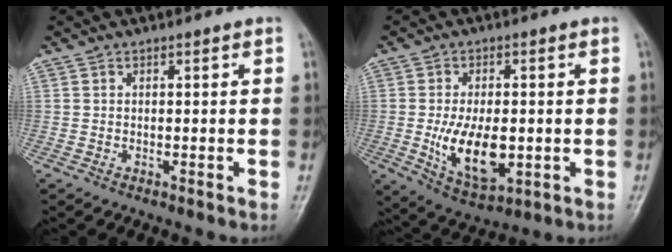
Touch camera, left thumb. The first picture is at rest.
{"total": 11.6, "force": [-1.6, 6.1, 9.7], "torque": [-0.160, -0.013, -0.014]}